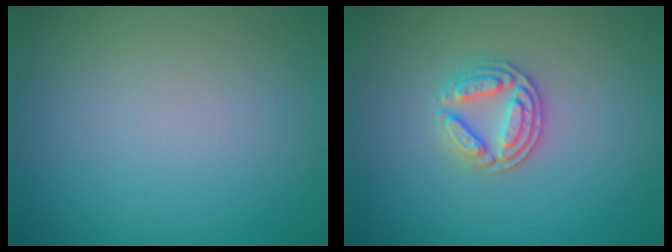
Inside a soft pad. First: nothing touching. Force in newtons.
{"total": 2.9, "press": 2.7, "slide": 0.9}